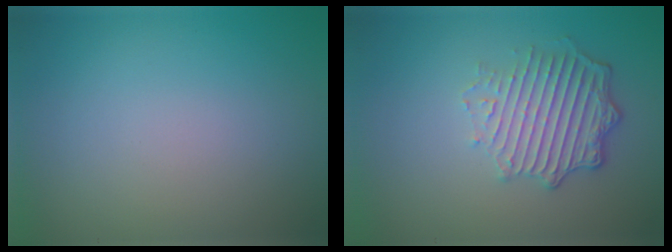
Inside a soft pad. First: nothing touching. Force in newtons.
{"total": 4.9, "press": 3.7, "slide": 3.2}